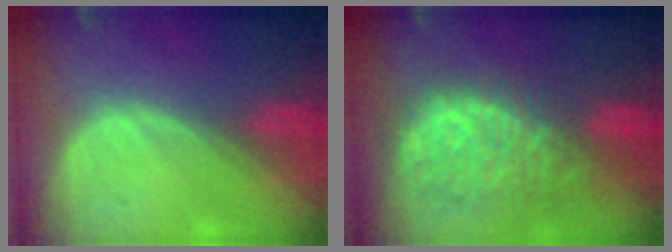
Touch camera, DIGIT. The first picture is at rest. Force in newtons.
{"total": 11.4, "press": 9.7, "slide": 5.9}